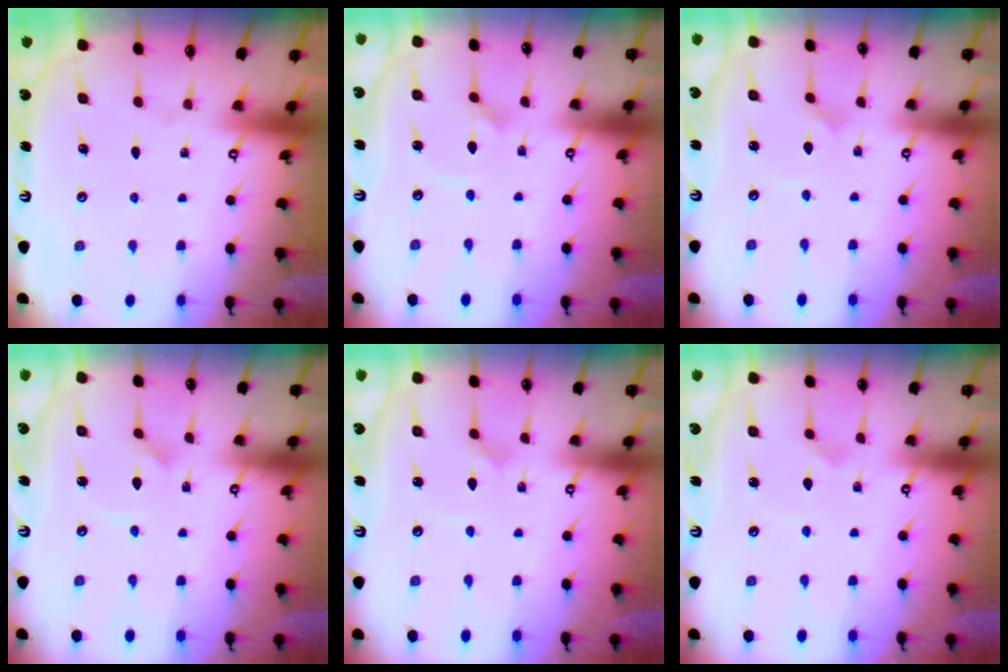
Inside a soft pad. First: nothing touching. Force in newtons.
{"total": 2.4, "press": 2.4, "slide": 0.0}
{"total": 1.5, "press": 1.5, "slide": 0.1}
{"total": 2.9, "press": 2.9, "slide": 0.2}
{"total": 1.5, "press": 1.5, "slide": 0.1}
{"total": 1.7, "press": 1.6, "slide": 0.5}